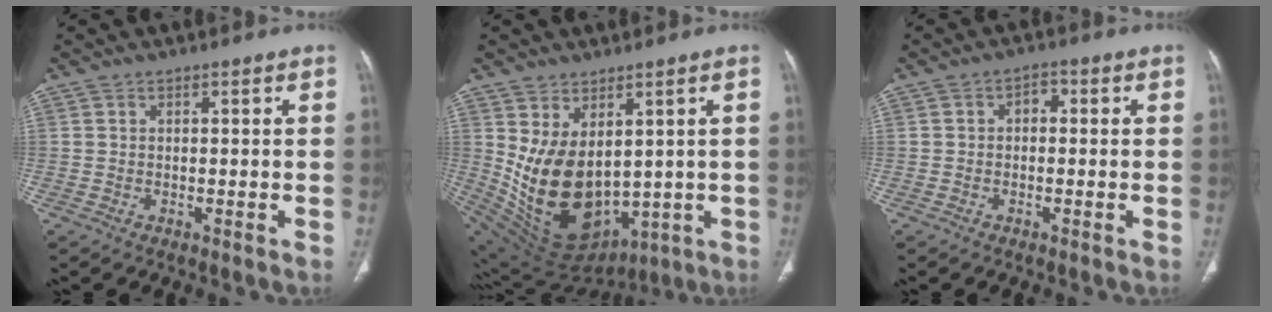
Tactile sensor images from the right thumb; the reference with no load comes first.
{"total": 17.5, "force": [1.8, 11.3, 13.3], "torque": [-0.222, -0.032, 0.079]}
{"total": 2.3, "force": [0.0, 1.7, 1.6], "torque": [-0.013, 0.010, -0.009]}